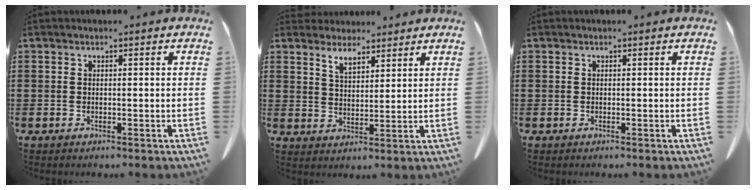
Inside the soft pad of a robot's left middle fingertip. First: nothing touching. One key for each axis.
{"total": 4.6, "fx": 4.0, "fy": 1.7, "fz": 1.5, "tx": -0.041, "ty": -0.005, "tz": 0.076}
{"total": 0.0}